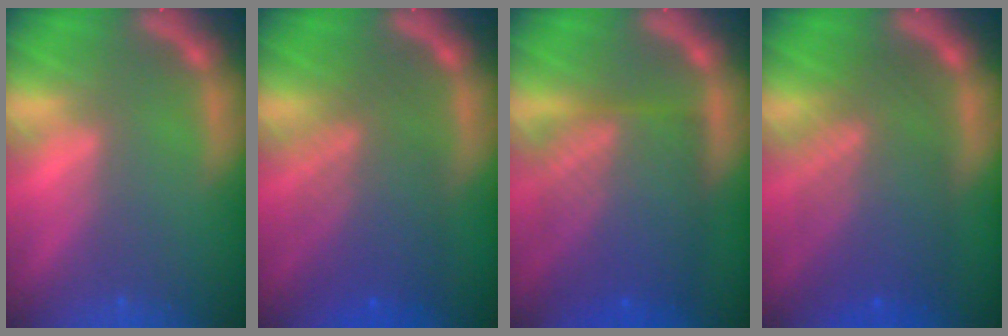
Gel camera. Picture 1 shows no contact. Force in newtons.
{"total": 7.1}
{"total": 10.0}
{"total": 8.5}